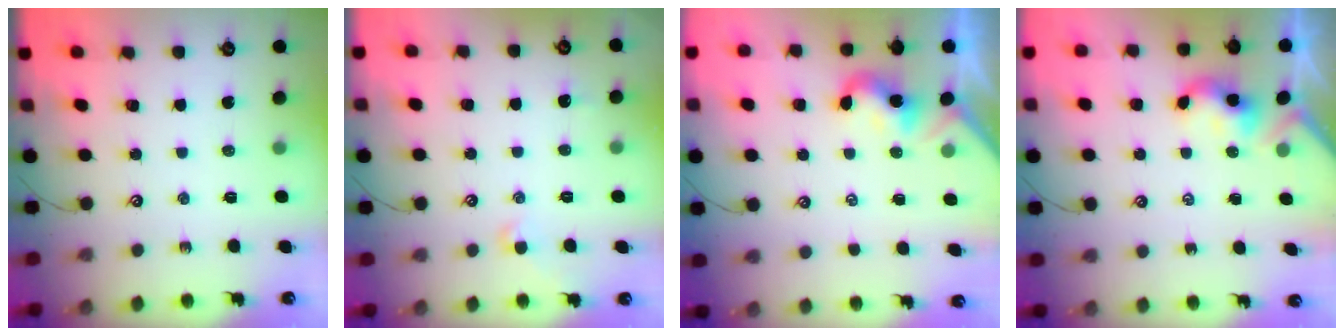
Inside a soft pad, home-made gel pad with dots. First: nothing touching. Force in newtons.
{"total": 0.0}
{"total": 0.6, "press": 0.4, "slide": 0.4}
{"total": 2.6, "press": 2.6, "slide": 0.3}